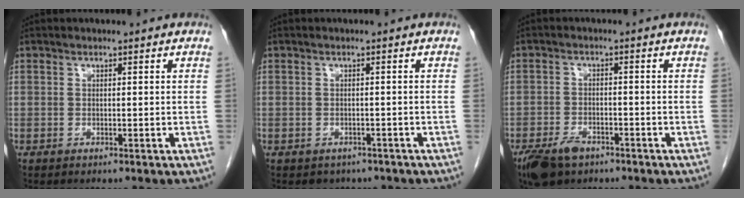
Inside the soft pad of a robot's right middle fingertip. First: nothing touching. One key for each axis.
{"total": 3.3, "fx": -2.6, "fy": 2.0, "fz": 0.4, "tx": -0.005, "ty": 0.006, "tz": -0.031}
{"total": 6.3, "fx": -4.2, "fy": 3.2, "fz": 3.3, "tx": -0.066, "ty": -0.005, "tz": -0.069}